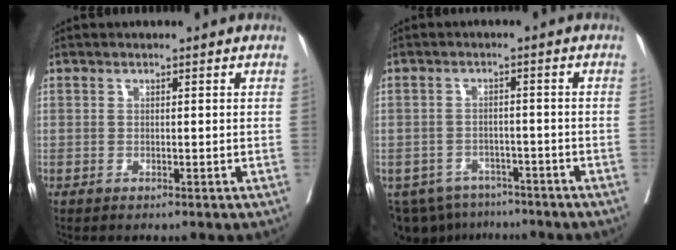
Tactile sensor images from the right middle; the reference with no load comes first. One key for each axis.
{"total": 9.3, "fx": -7.5, "fy": 5.1, "fz": 2.0, "tx": -0.038, "ty": 0.000, "tz": -0.101}